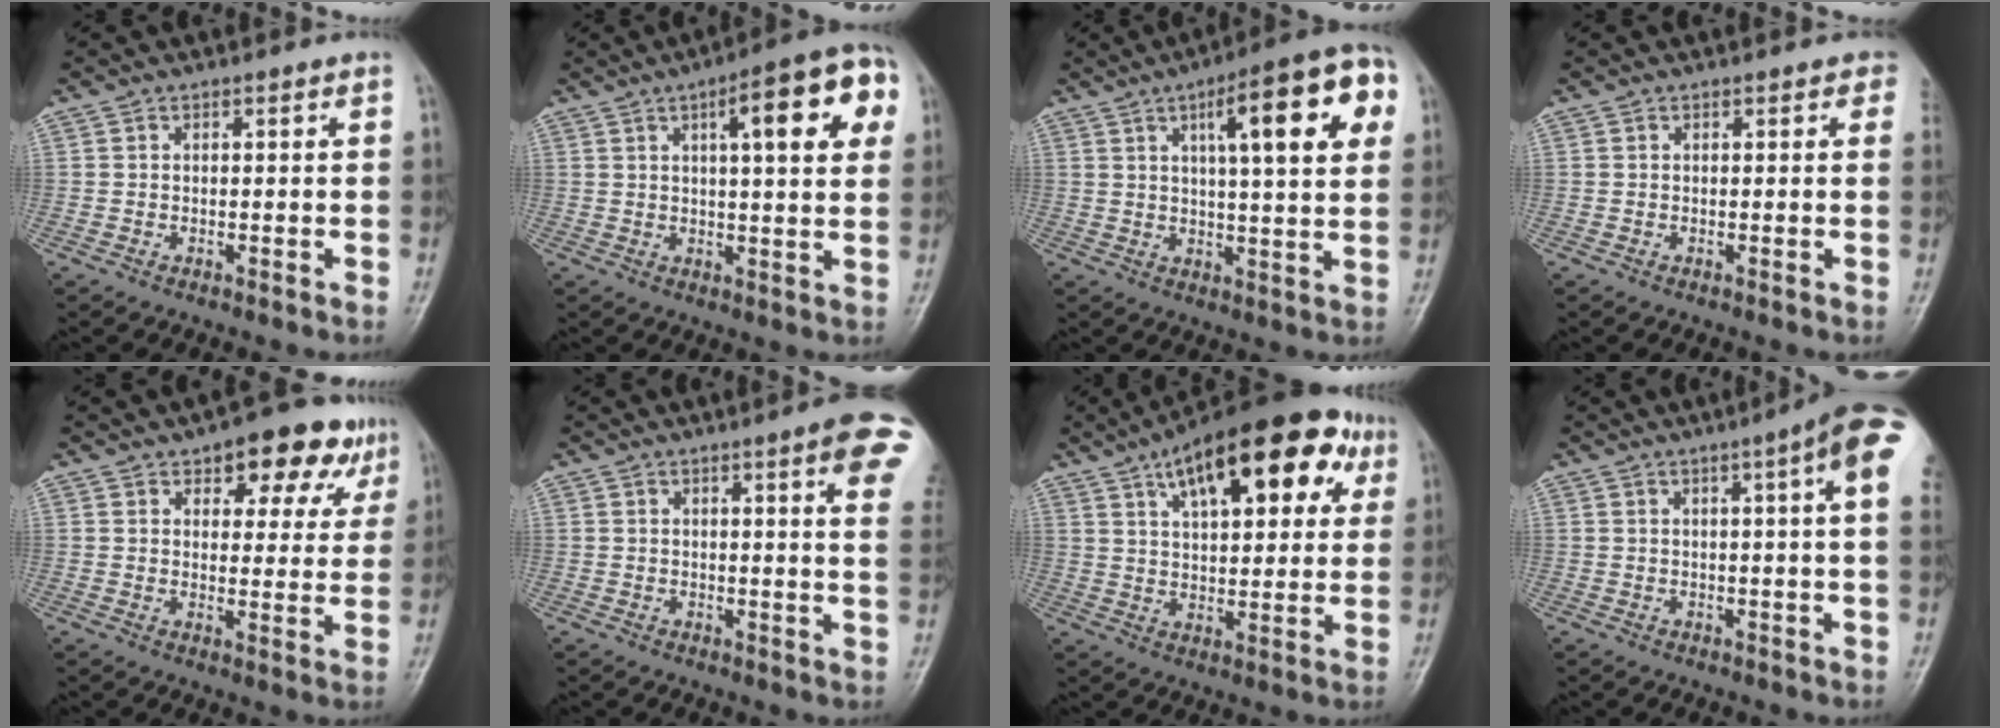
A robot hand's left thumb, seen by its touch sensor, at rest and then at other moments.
{"total": 14.7, "force": [5.1, 4.1, 13.2], "torque": [-0.148, 0.008, 0.058]}
{"total": 17.2, "force": [6.0, 4.5, 15.5], "torque": [-0.188, 0.003, 0.077]}
{"total": 1.6, "force": [0.7, 0.9, 1.1], "torque": [0.008, 0.002, 0.000]}
{"total": 12.3, "force": [7.2, 5.9, 8.1], "torque": [-0.053, -0.020, 0.092]}
{"total": 10.2, "force": [4.7, 1.2, 9.0], "torque": [-0.094, -0.013, 0.048]}
{"total": 22.2, "force": [10.1, 9.5, 17.4], "torque": [-0.227, 0.004, 0.148]}
{"total": 11.1, "force": [4.2, 0.9, 10.2], "torque": [-0.122, 0.004, 0.040]}